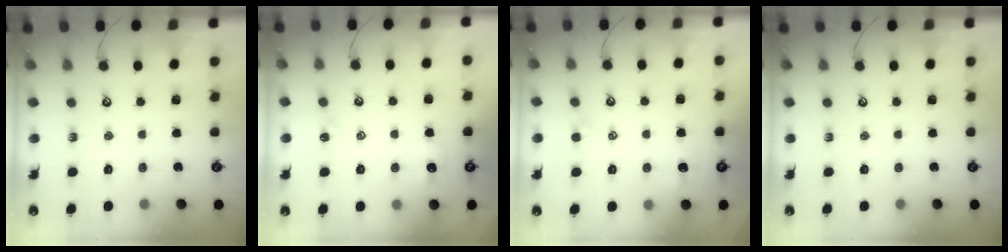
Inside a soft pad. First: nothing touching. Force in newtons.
{"total": 2.3, "press": 2.3, "slide": 0.6}
{"total": 0.0}
{"total": 0.0}